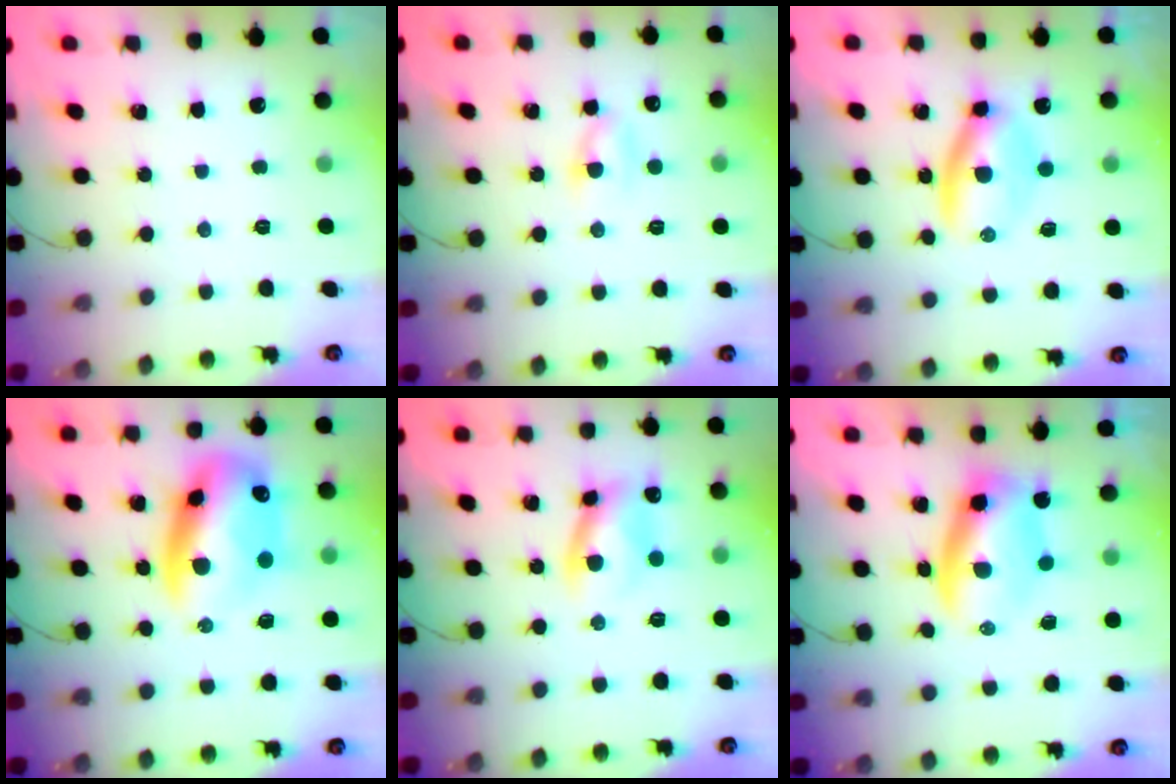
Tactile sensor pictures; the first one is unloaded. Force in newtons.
{"total": 4.3, "press": 4.0, "slide": 1.5}
{"total": 6.4, "press": 6.3, "slide": 1.4}
{"total": 14.5, "press": 14.2, "slide": 3.2}
{"total": 8.9, "press": 8.9, "slide": 0.7}
{"total": 6.9, "press": 6.6, "slide": 2.0}